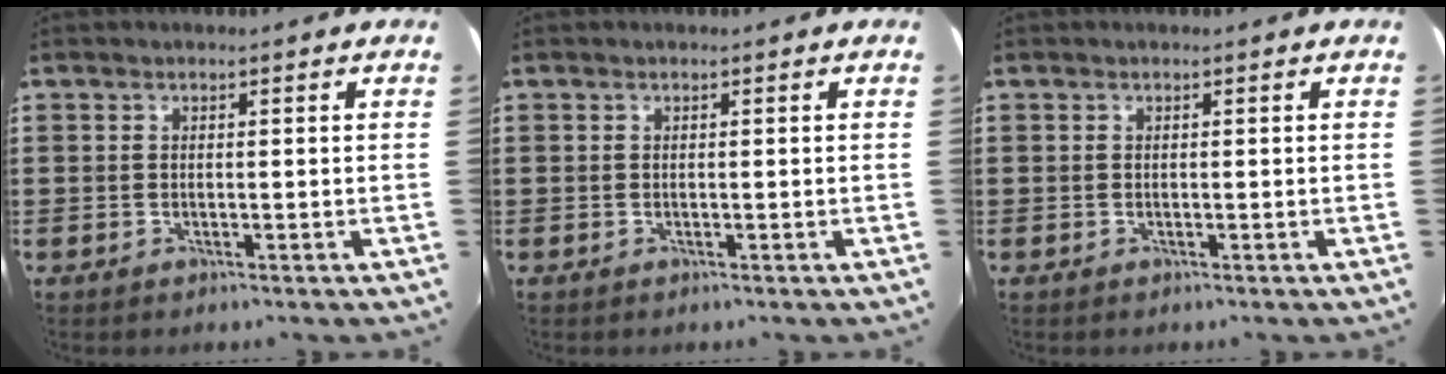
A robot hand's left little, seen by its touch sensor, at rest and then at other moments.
{"total": 0.0}
{"total": 0.0}